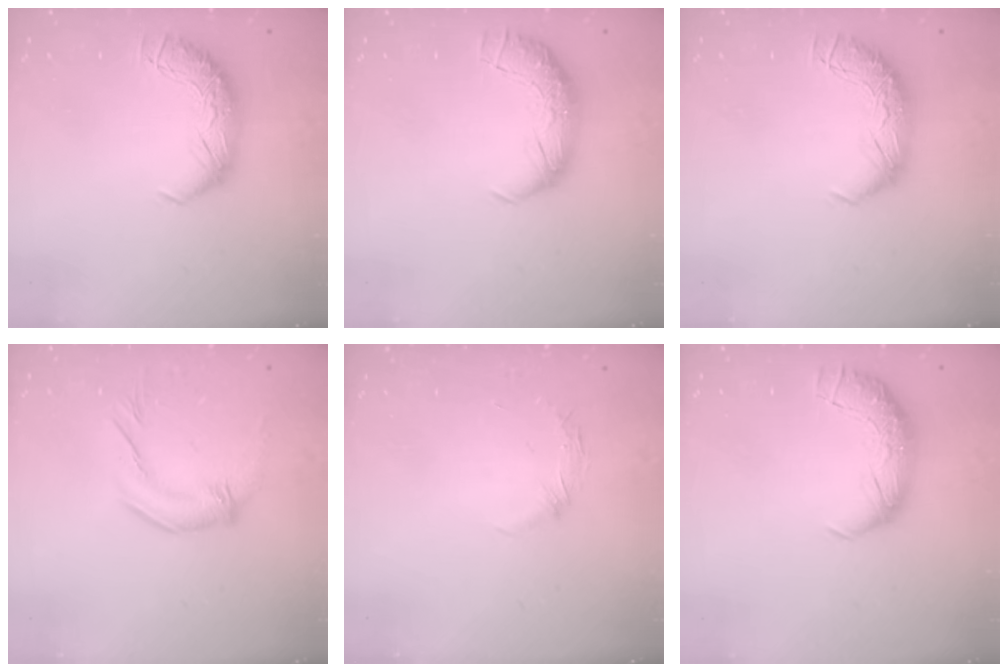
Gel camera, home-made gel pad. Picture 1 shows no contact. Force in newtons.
{"total": 2.3, "press": 1.0, "slide": 2.1}
{"total": 0.0}
{"total": 1.1, "press": 0.9, "slide": 0.7}
{"total": 5.9, "press": 5.8, "slide": 1.0}
{"total": 2.3, "press": 1.0, "slide": 2.1}